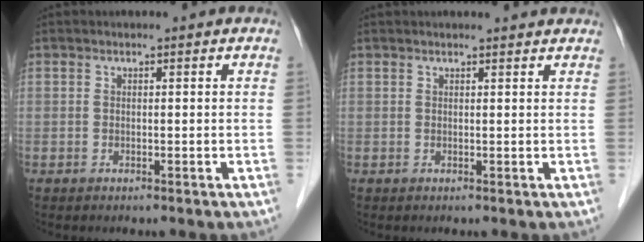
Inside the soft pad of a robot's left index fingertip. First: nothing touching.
{"total": 3.1, "force": [3.0, 0.0, 0.7], "torque": [-0.010, 0.013, 0.029]}